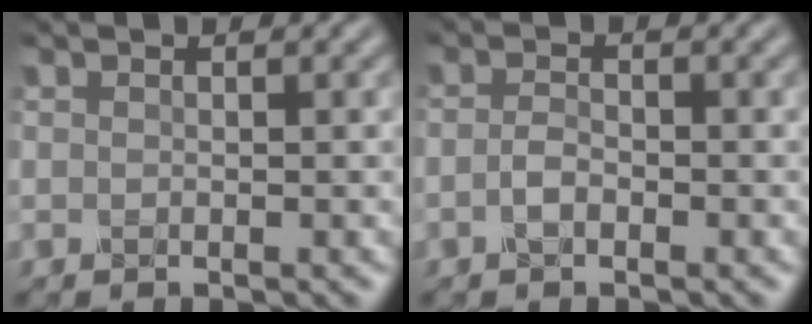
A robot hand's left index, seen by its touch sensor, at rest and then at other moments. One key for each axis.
{"total": 1.4, "fx": -0.6, "fy": 0.7, "fz": 1.1, "tx": -0.026, "ty": 0.002, "tz": -0.016}